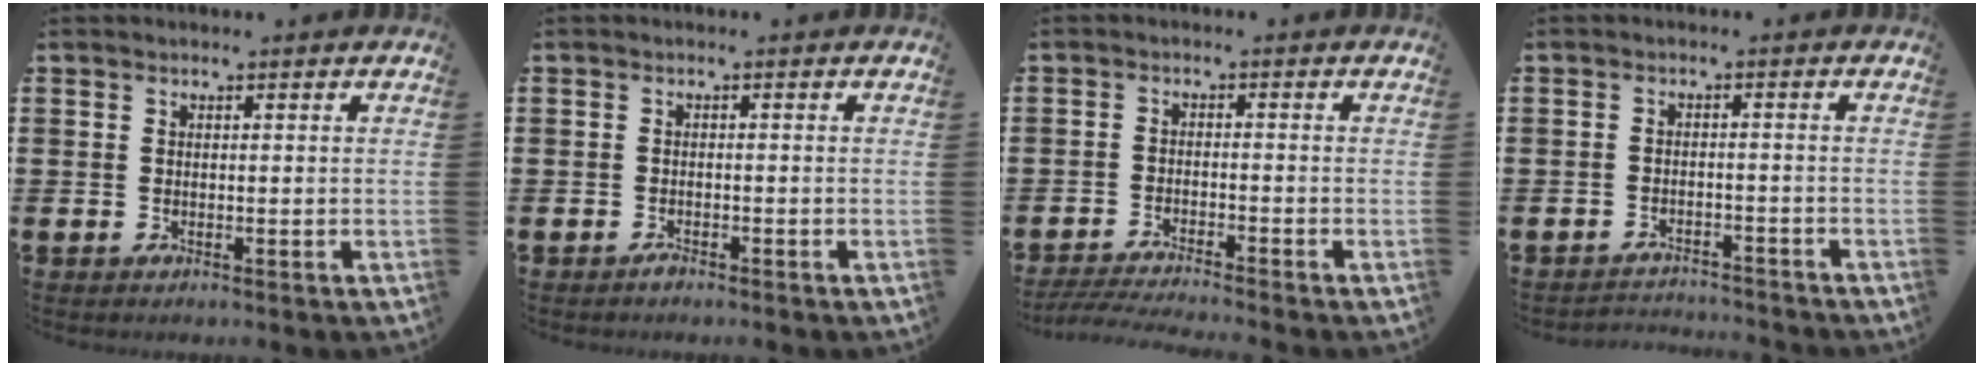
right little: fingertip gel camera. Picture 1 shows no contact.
{"total": 0.7, "force": [-0.7, 0.1, 0.2], "torque": [-0.005, -0.003, -0.014]}
{"total": 2.8, "force": [-2.6, -0.2, 0.9], "torque": [-0.013, -0.001, -0.051]}
{"total": 2.2, "force": [-2.1, 0.0, -0.3], "torque": [-0.003, 0.002, -0.048]}